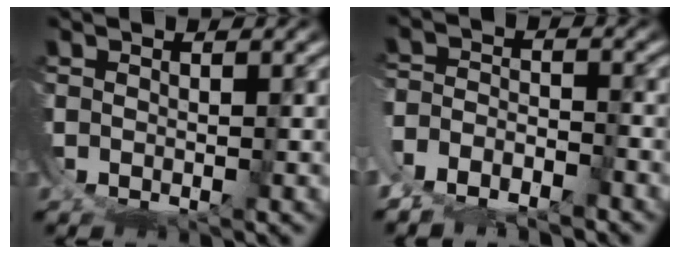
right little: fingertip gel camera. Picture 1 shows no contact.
{"total": 4.0, "force": [-2.8, 2.3, 1.7], "torque": [-0.021, -0.004, -0.053]}